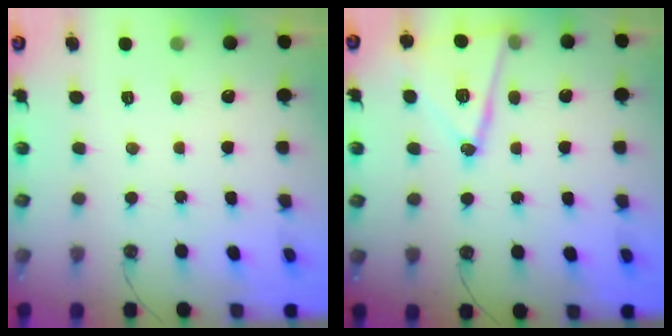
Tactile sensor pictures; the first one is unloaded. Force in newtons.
{"total": 15.0, "press": 14.6, "slide": 3.4}